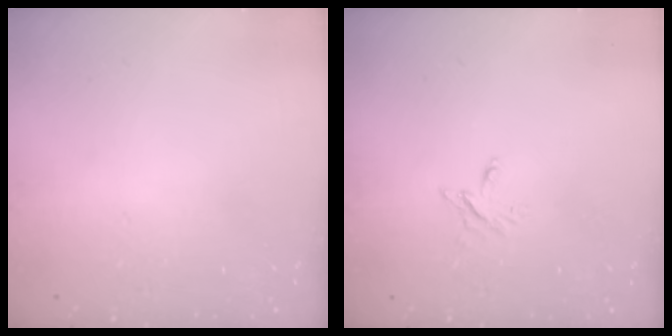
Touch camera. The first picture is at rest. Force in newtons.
{"total": 2.4, "press": 2.4, "slide": 0.2}